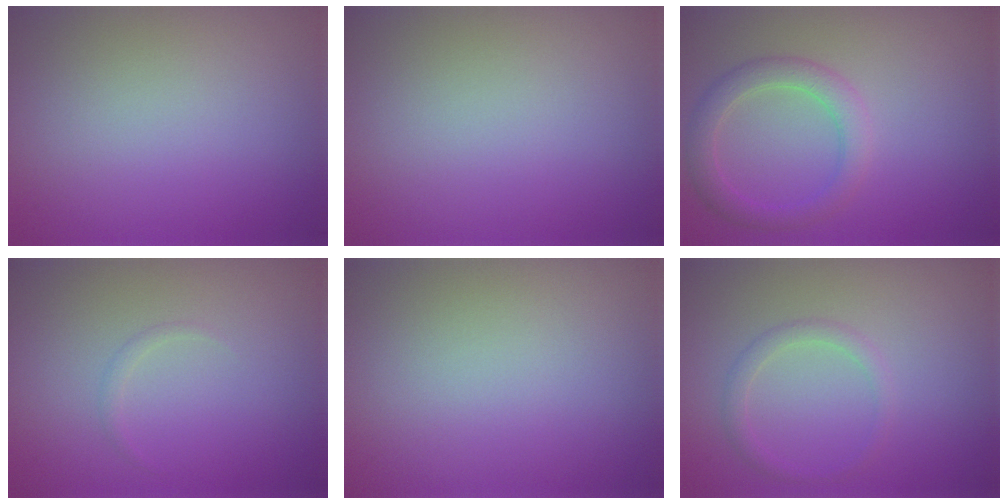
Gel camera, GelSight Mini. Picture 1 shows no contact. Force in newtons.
{"total": 0.0}
{"total": 3.0, "press": 3.0, "slide": 0.1}
{"total": 0.5, "press": 0.5, "slide": 0.0}
{"total": 0.0}
{"total": 1.5, "press": 1.5, "slide": 0.0}